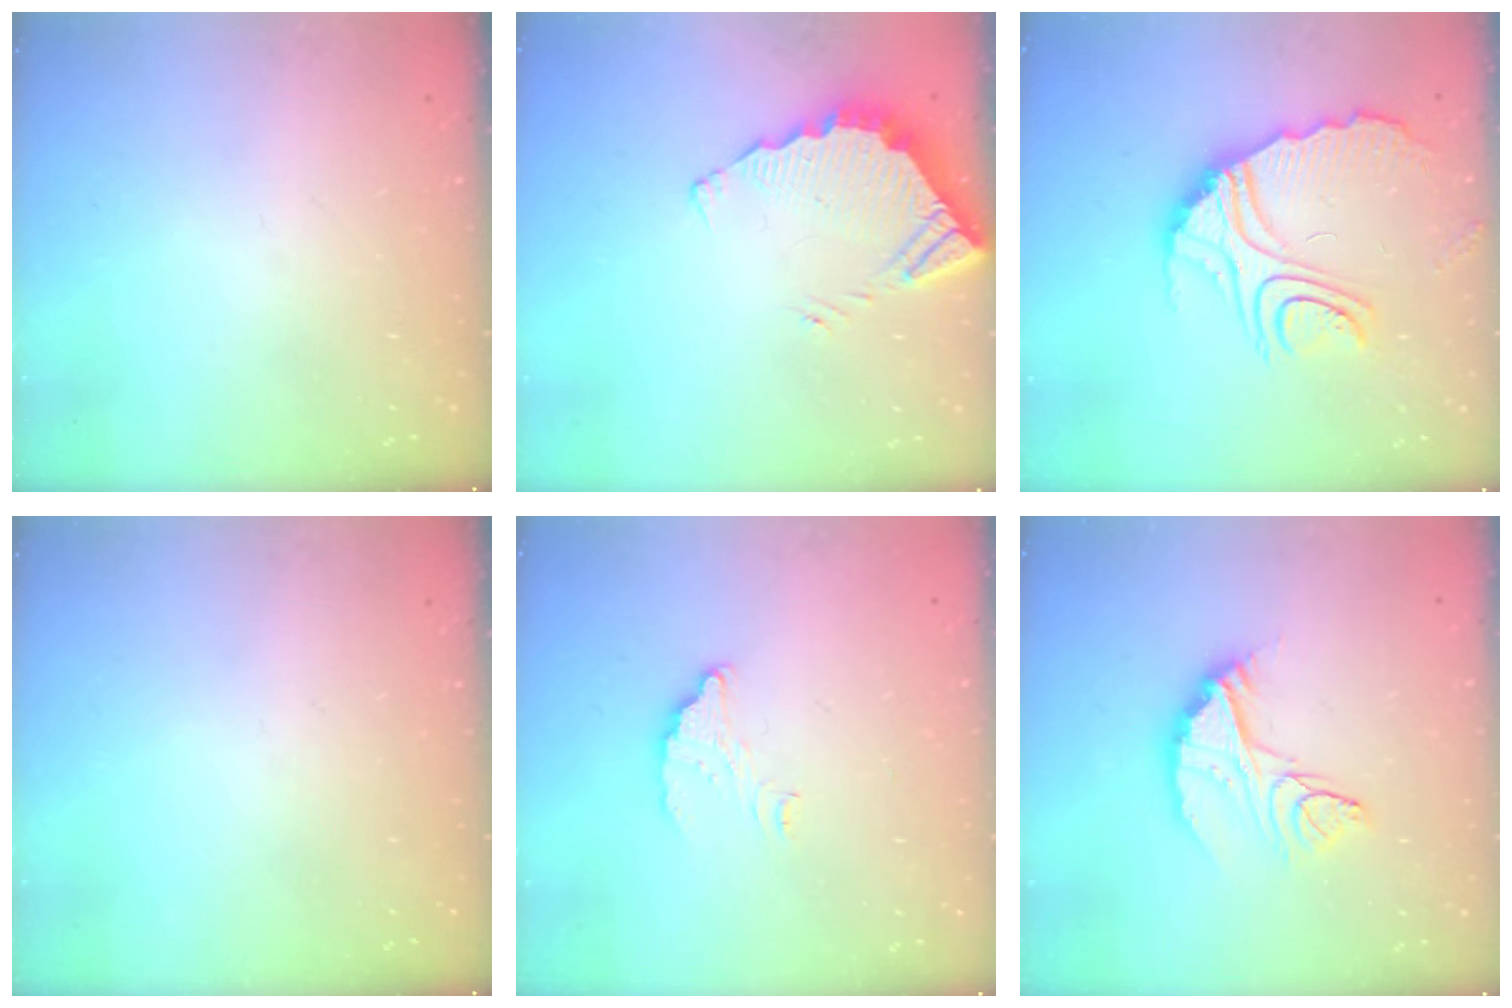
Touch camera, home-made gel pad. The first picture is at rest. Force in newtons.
{"total": 4.5, "press": 4.5, "slide": 0.2}
{"total": 12.7, "press": 12.6, "slide": 1.3}
{"total": 0.0}
{"total": 4.3, "press": 4.2, "slide": 0.2}
{"total": 12.0, "press": 11.9, "slide": 1.0}